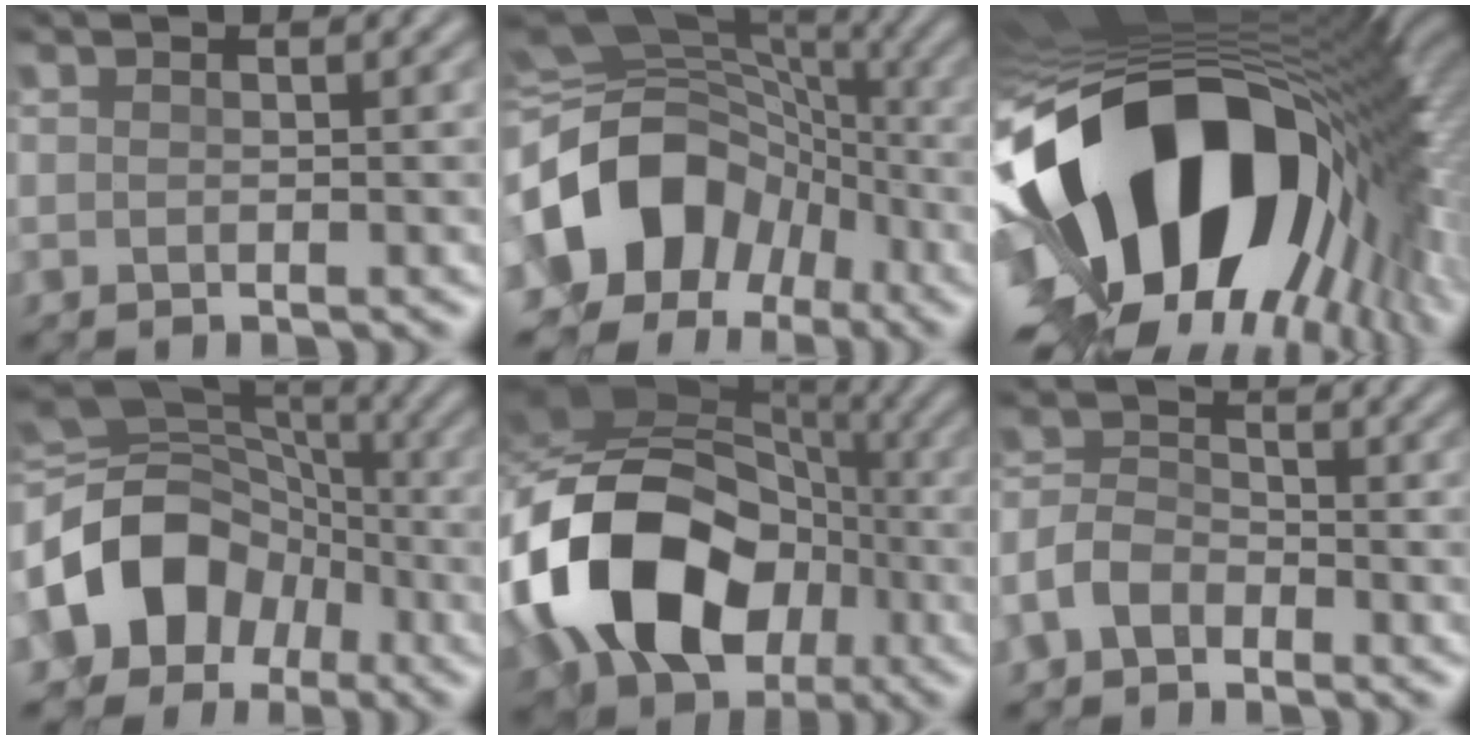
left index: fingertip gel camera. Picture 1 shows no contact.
{"total": 14.4, "force": [-5.0, 10.8, 8.1], "torque": [-0.165, -0.005, -0.085]}
{"total": 20.4, "force": [-3.7, 11.6, 16.3], "torque": [-0.307, -0.038, -0.060]}
{"total": 11.3, "force": [-3.3, 8.7, 6.4], "torque": [-0.139, -0.008, -0.064]}
{"total": 14.3, "force": [-4.4, 10.7, 8.4], "torque": [-0.168, -0.010, -0.076]}
{"total": 3.7, "force": [-2.4, 2.2, 1.7], "torque": [-0.044, 0.008, -0.056]}